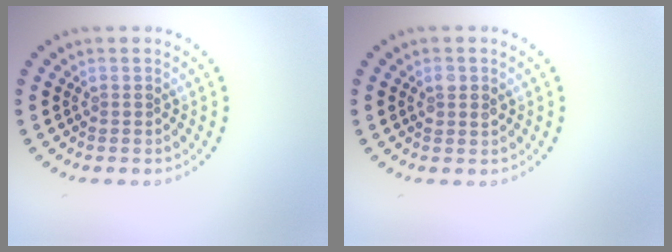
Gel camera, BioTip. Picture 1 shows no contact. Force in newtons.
{"total": 1.2, "press": 1.1, "slide": 0.3}